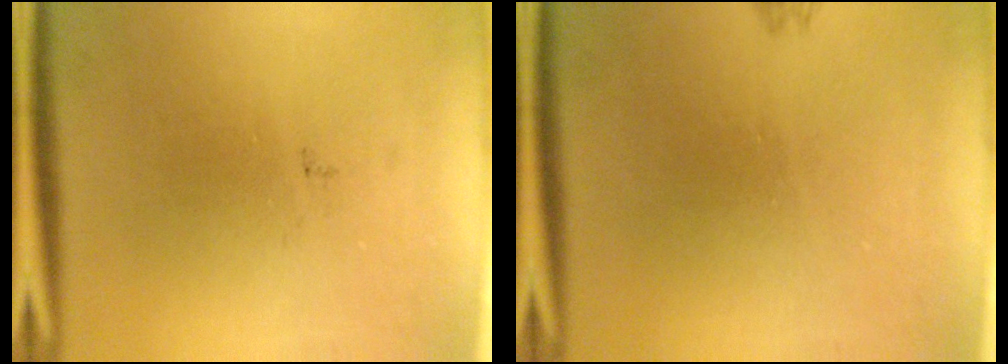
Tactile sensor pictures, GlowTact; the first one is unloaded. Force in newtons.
{"total": 0.7}